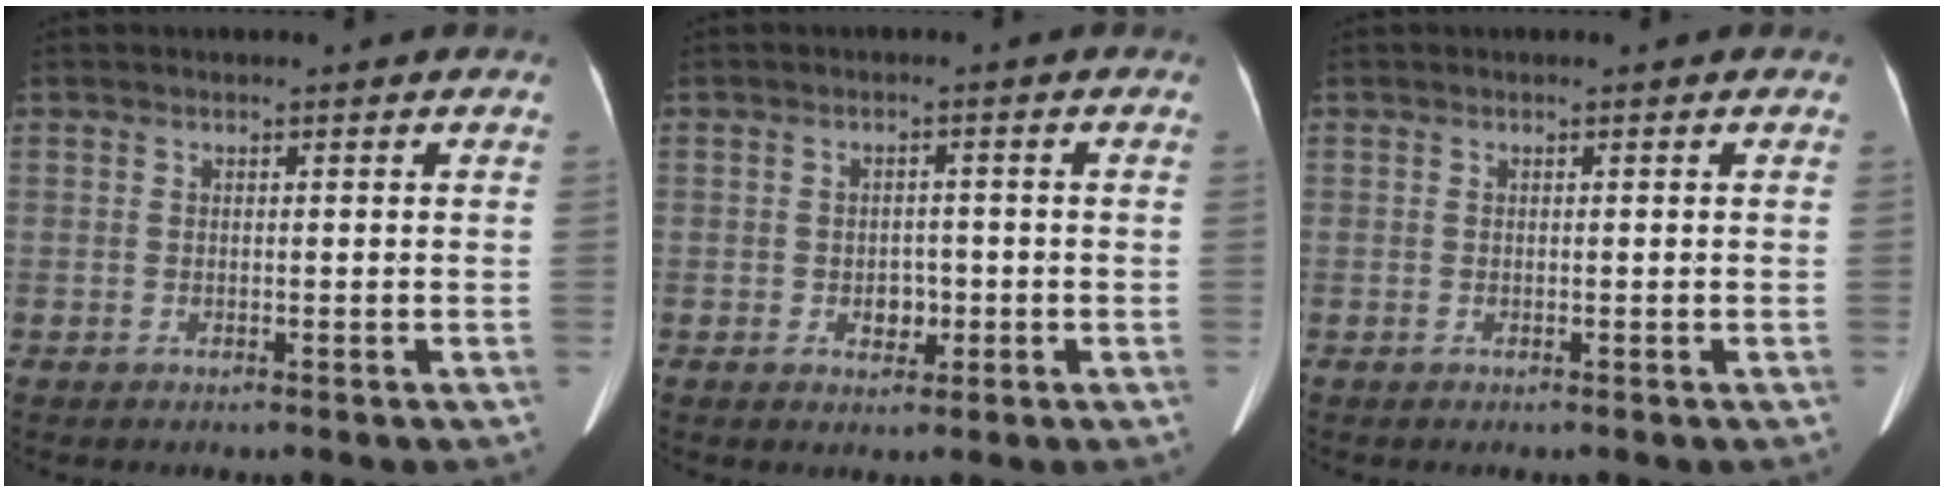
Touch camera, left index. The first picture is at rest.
{"total": 2.6, "force": [-0.7, 2.0, 1.6], "torque": [-0.022, 0.005, -0.004]}
{"total": 0.0}